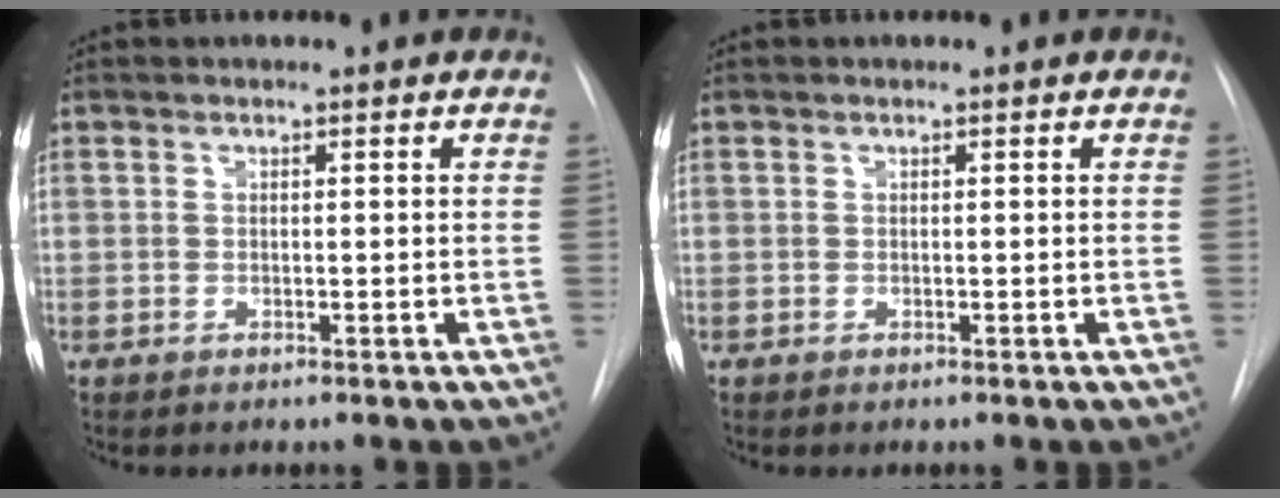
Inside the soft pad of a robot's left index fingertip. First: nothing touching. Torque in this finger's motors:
{"motor_torque": [-0.03, 0.04, -0.07, 0.00]}